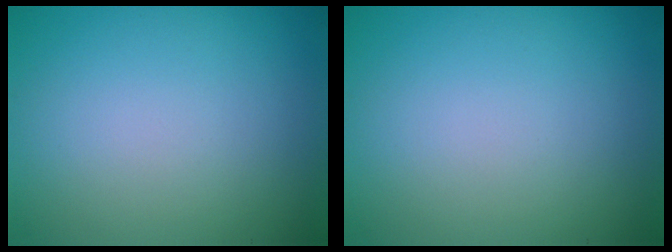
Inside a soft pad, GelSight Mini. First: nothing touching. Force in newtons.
{"total": 0.0}